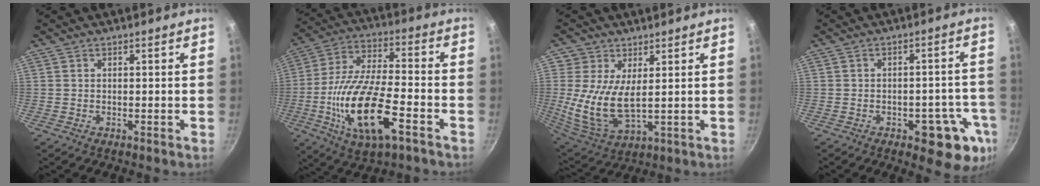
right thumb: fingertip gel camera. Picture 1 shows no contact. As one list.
[{"total": 19.0, "force": [-6.7, 7.2, 16.2], "torque": [-0.312, 0.020, -0.128]}, {"total": 11.2, "force": [1.6, 6.3, 9.0], "torque": [-0.186, -0.024, 0.039]}, {"total": 11.9, "force": [-4.8, 5.9, 9.1], "torque": [-0.046, 0.025, -0.057]}]